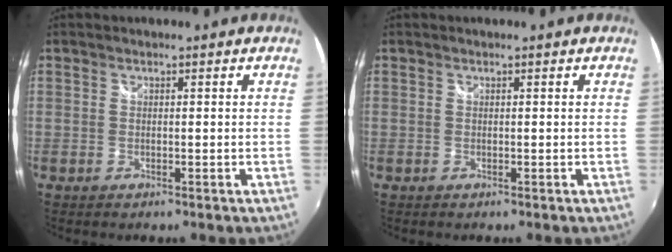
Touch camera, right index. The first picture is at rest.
{"total": 0.0}